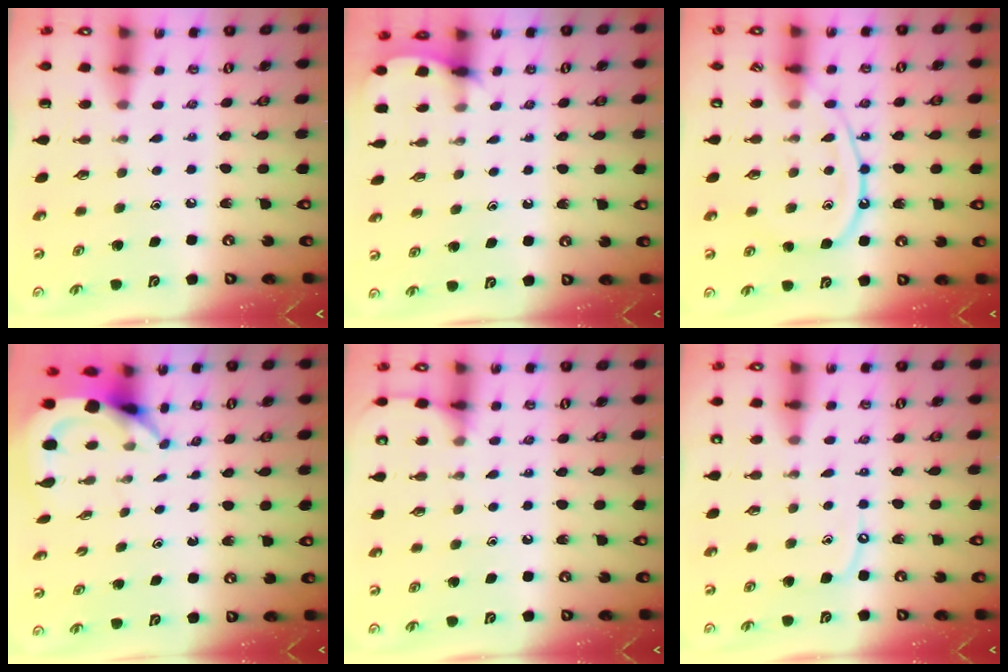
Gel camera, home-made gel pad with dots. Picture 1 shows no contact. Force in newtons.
{"total": 3.6, "press": 3.6, "slide": 0.3}
{"total": 11.6, "press": 11.5, "slide": 1.2}
{"total": 4.4, "press": 4.3, "slide": 0.5}
{"total": 5.0, "press": 5.0, "slide": 0.7}
{"total": 4.3, "press": 4.3, "slide": 0.5}